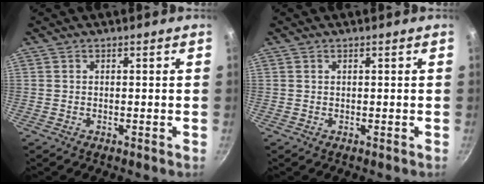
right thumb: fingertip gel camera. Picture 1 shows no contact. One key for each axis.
{"total": 0.0}